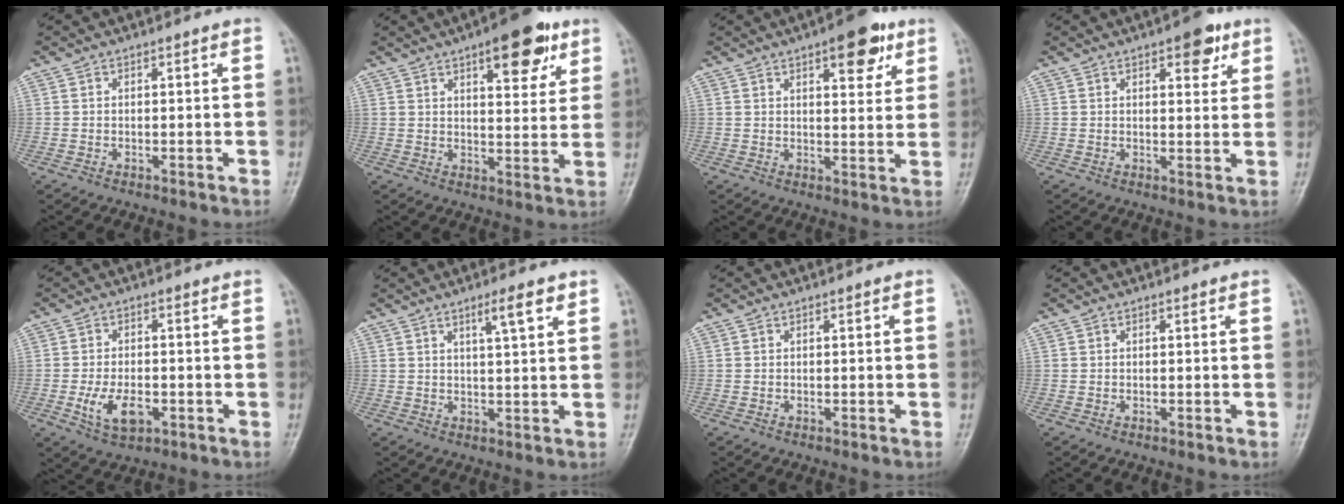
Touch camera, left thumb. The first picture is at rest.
{"total": 12.0, "force": [6.7, 4.7, 8.7], "torque": [-0.086, -0.027, 0.089]}
{"total": 9.1, "force": [5.0, 3.7, 6.6], "torque": [-0.062, -0.019, 0.064]}
{"total": 5.9, "force": [3.3, 2.6, 4.2], "torque": [-0.033, -0.013, 0.039]}
{"total": 6.7, "force": [-2.0, 3.9, 5.1], "torque": [-0.091, 0.001, -0.029]}
{"total": 4.8, "force": [2.8, 0.6, 3.9], "torque": [-0.059, -0.013, 0.046]}
{"total": 0.0}
{"total": 0.0}